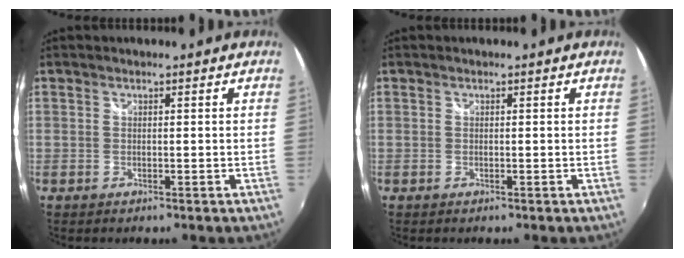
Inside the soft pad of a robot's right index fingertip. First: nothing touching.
{"total": 0.0}